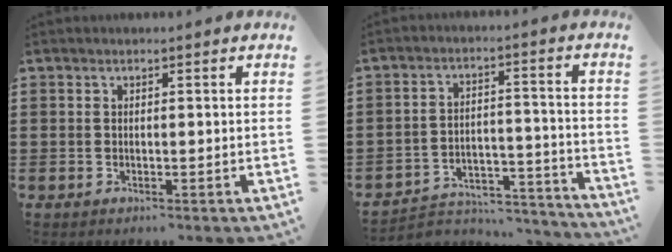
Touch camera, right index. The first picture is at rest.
{"total": 4.4, "force": [-4.1, 1.4, 0.8], "torque": [-0.018, 0.005, -0.084]}